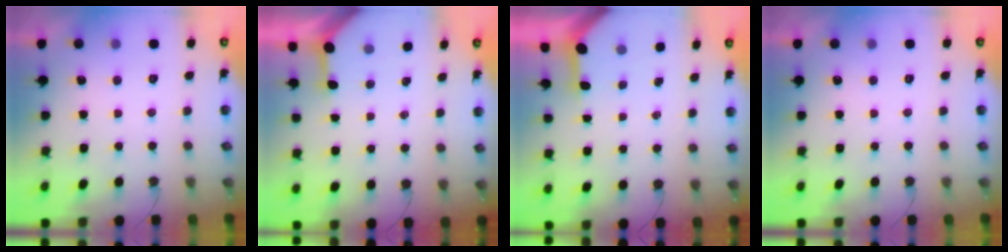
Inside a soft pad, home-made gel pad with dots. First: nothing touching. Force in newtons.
{"total": 3.2, "press": 3.2, "slide": 0.4}
{"total": 3.4, "press": 3.4, "slide": 0.3}
{"total": 0.0}